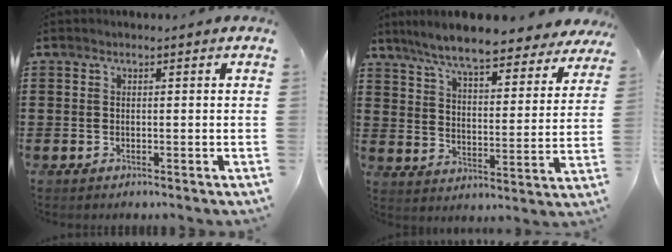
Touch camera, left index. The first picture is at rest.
{"total": 8.2, "force": [7.4, 0.3, 3.5], "torque": [-0.099, -0.042, 0.128]}